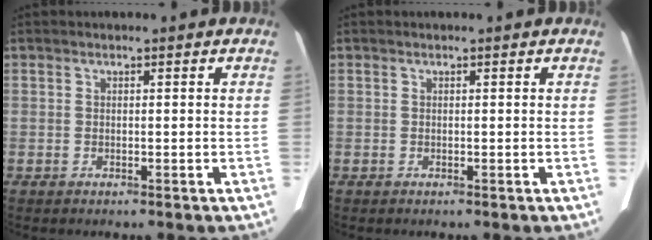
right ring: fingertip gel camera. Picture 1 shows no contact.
{"total": 0.0}